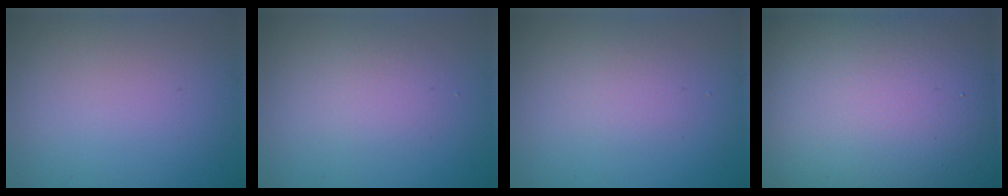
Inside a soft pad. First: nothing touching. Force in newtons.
{"total": 1.9, "press": 1.9, "slide": 0.1}
{"total": 1.5, "press": 1.5, "slide": 0.0}
{"total": 25.6, "press": 25.6, "slide": 1.1}